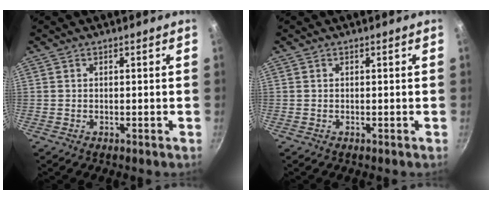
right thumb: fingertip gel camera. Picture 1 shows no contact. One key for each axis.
{"total": 0.0}